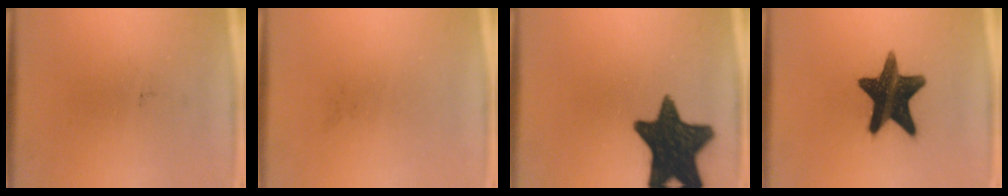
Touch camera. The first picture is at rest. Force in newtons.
{"total": 0.0}
{"total": 16.7}
{"total": 16.2}